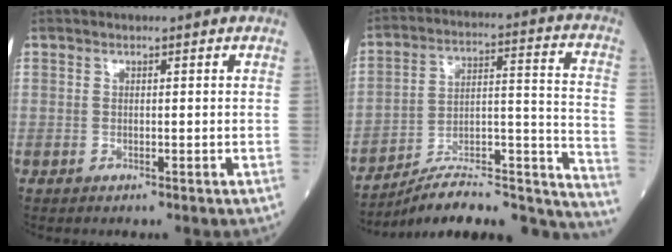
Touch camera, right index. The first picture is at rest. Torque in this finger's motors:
{"motor_torque": [0.08, -0.89, -0.05, -0.03]}